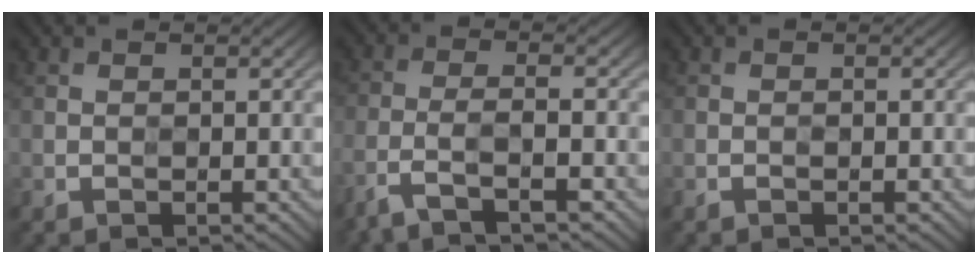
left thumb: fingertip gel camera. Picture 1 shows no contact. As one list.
[{"total": 5.1, "force": [-3.5, 0.9, 3.5], "torque": [-0.069, 0.000, -0.081]}, {"total": 0.5, "force": [-0.3, 0.1, 0.4], "torque": [-0.008, 0.001, -0.006]}]